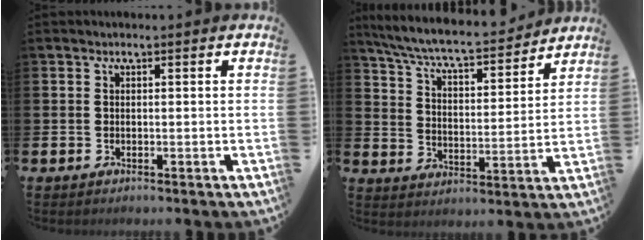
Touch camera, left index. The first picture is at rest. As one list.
[{"total": 7.4, "force": [7.0, 0.8, 2.4], "torque": [-0.082, -0.053, 0.118]}]